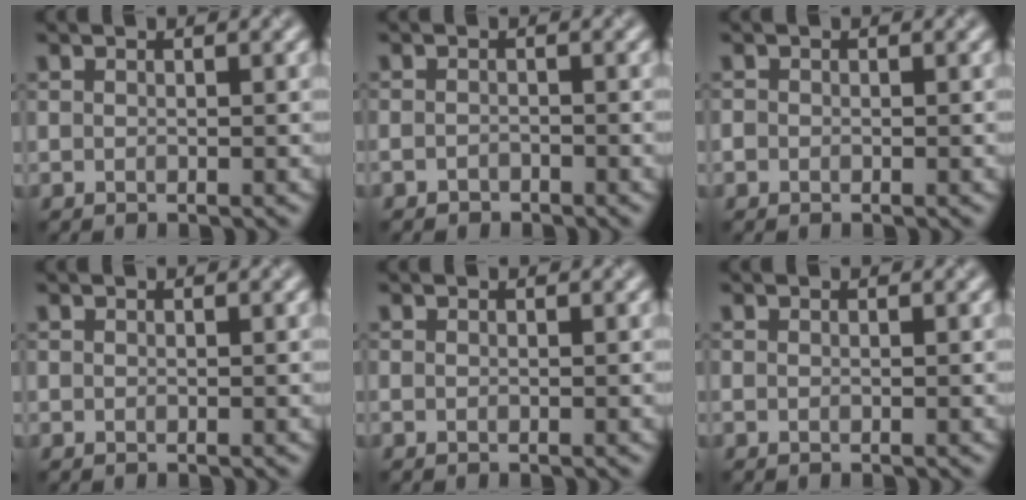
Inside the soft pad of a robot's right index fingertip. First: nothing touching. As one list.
[{"total": 1.0, "force": [-1.0, 0.2, 0.1], "torque": [-0.004, -0.001, -0.018]}, {"total": 0.7, "force": [-0.5, 0.5, 0.1], "torque": [0.002, -0.006, -0.012]}, {"total": 0.0}, {"total": 0.0}, {"total": 0.0}]